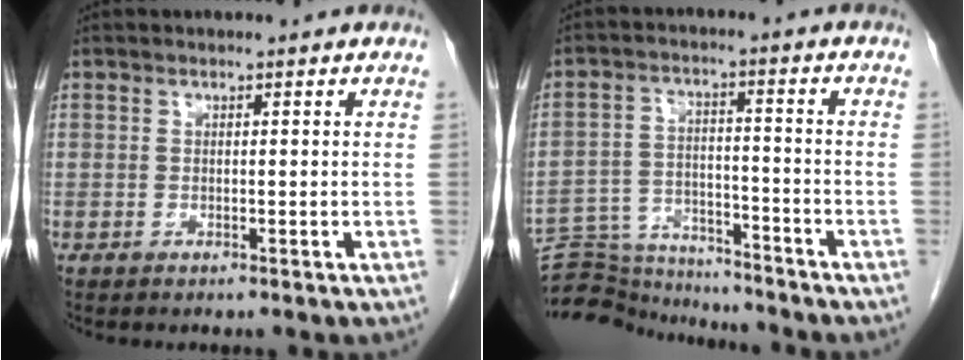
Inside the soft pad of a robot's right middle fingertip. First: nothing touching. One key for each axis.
{"total": 12.0, "fx": -11.9, "fy": 1.6, "fz": 0.9, "tx": -0.015, "ty": 0.026, "tz": -0.190}